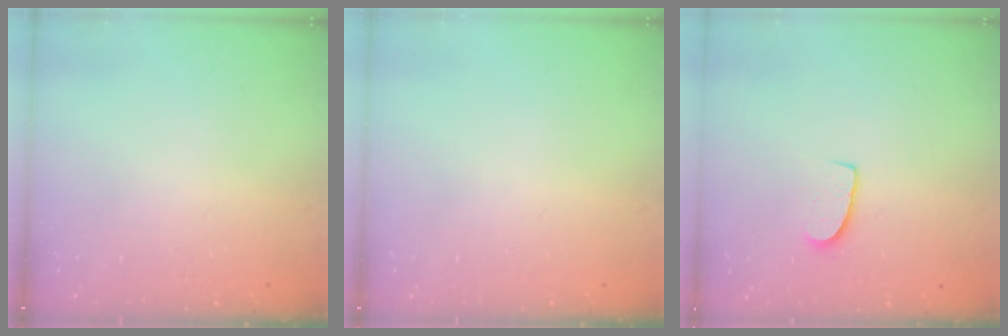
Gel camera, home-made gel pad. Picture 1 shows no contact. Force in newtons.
{"total": 0.0}
{"total": 7.7, "press": 7.6, "slide": 0.7}